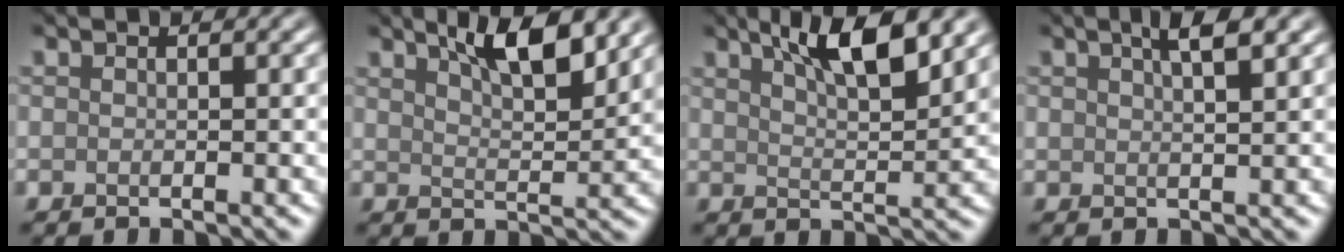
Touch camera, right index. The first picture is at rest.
{"total": 5.7, "force": [3.8, 1.6, 3.9], "torque": [-0.055, 0.005, 0.060]}
{"total": 6.5, "force": [3.9, 1.8, 4.8], "torque": [-0.071, 0.007, 0.062]}
{"total": 2.8, "force": [1.7, 0.7, 2.1], "torque": [-0.026, 0.007, 0.024]}